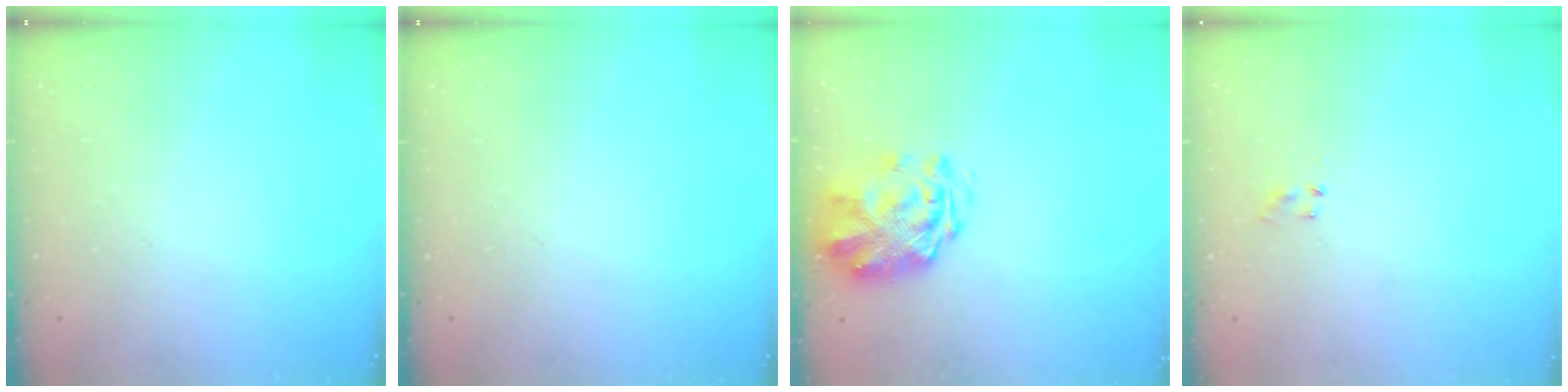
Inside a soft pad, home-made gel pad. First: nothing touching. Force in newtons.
{"total": 0.0}
{"total": 3.1, "press": 2.7, "slide": 1.5}
{"total": 3.2, "press": 2.8, "slide": 1.4}